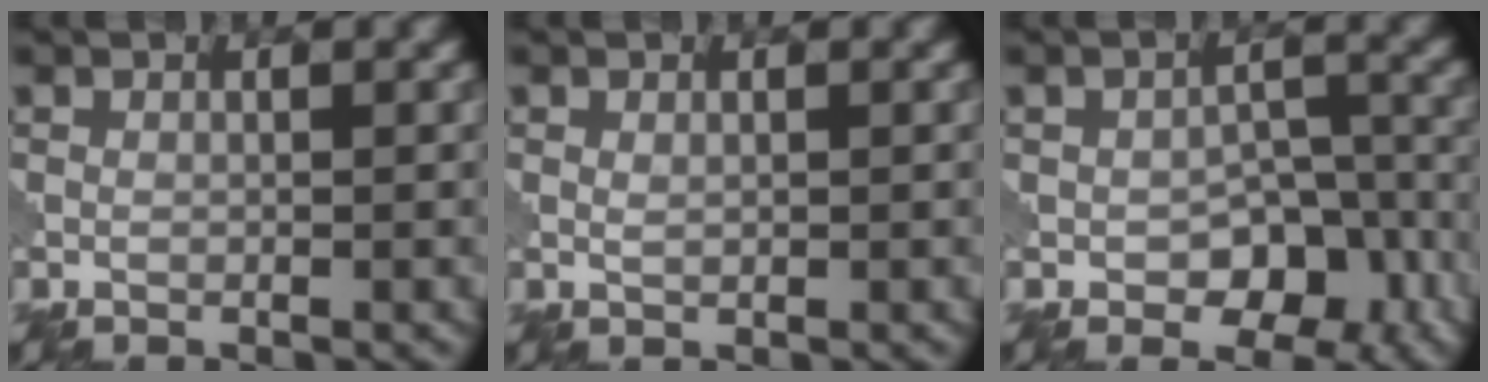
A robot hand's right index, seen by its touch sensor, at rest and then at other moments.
{"total": 0.7, "force": [0.1, 0.5, 0.6], "torque": [-0.012, 0.000, 0.003]}
{"total": 5.8, "force": [-2.3, 3.9, 3.7], "torque": [-0.039, -0.006, -0.032]}